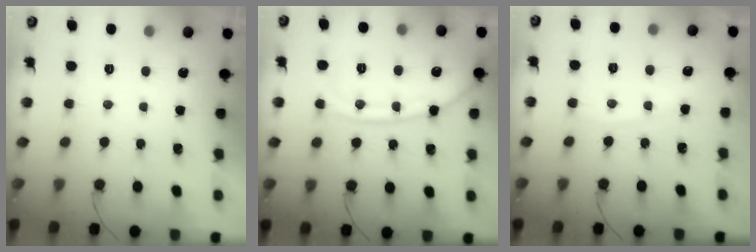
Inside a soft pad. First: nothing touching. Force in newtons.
{"total": 13.1, "press": 13.0, "slide": 1.7}
{"total": 2.0, "press": 2.0, "slide": 0.4}